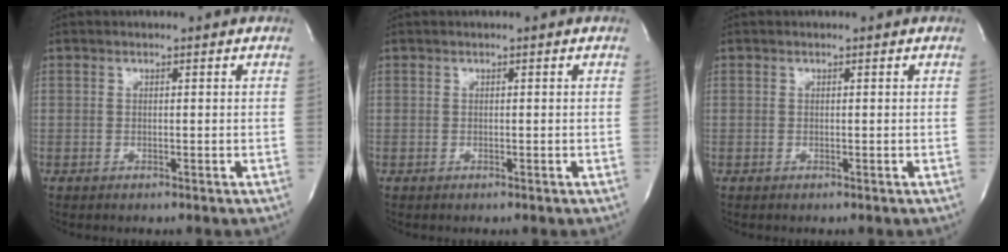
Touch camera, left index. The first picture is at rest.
{"total": 0.0}
{"total": 0.0}